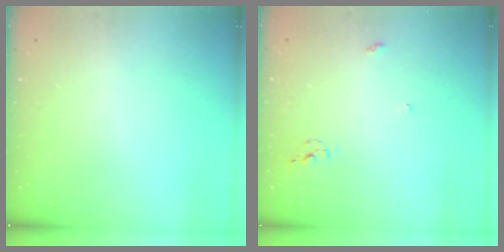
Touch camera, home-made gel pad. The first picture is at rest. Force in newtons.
{"total": 5.6, "press": 5.6, "slide": 0.7}